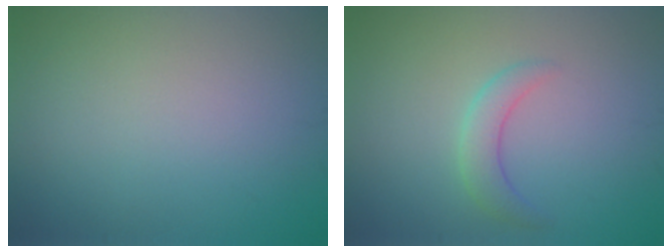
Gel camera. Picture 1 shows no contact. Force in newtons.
{"total": 2.1, "press": 2.1, "slide": 0.1}